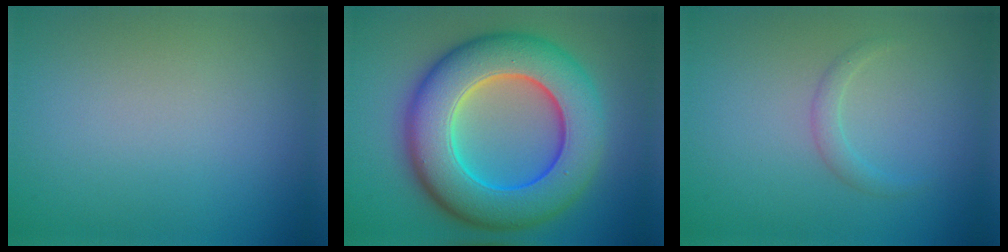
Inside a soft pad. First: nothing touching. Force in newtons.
{"total": 12.3, "press": 12.3, "slide": 0.2}
{"total": 1.2, "press": 1.2, "slide": 0.1}